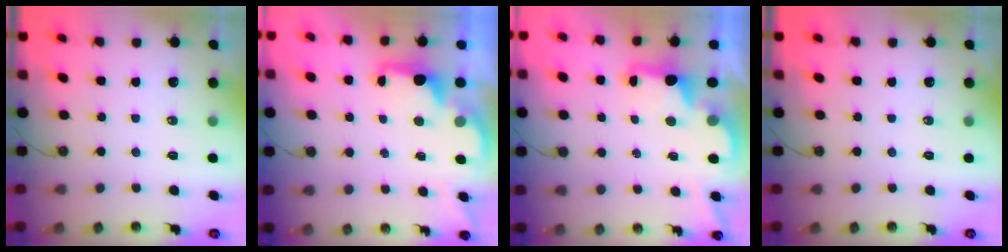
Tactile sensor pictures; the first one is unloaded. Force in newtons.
{"total": 2.0, "press": 1.8, "slide": 0.8}
{"total": 2.5, "press": 2.4, "slide": 0.7}
{"total": 0.0}